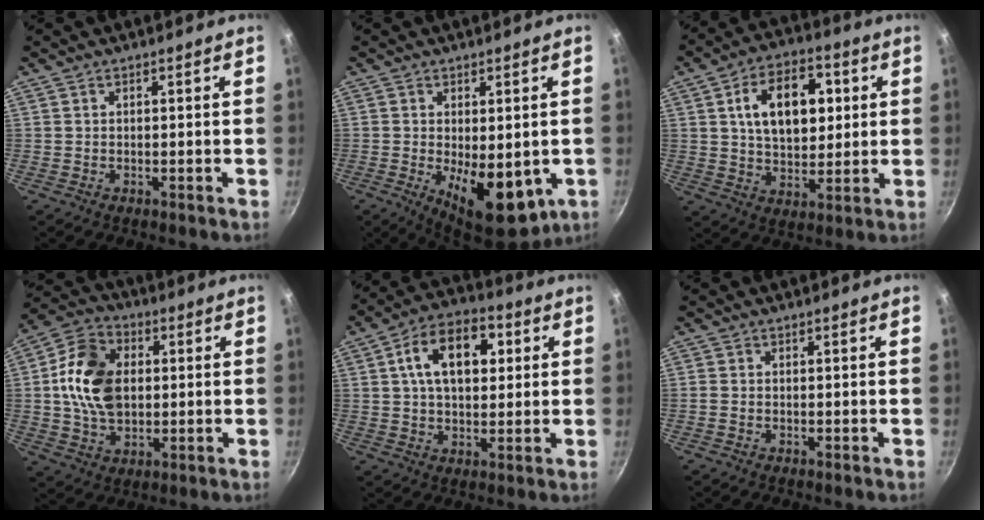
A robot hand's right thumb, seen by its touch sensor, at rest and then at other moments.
{"total": 13.0, "force": [-2.7, 6.4, 11.0], "torque": [-0.135, -0.015, -0.021]}
{"total": 15.3, "force": [3.5, 9.6, 11.4], "torque": [-0.144, -0.001, 0.054]}
{"total": 14.8, "force": [1.4, 10.4, 10.5], "torque": [-0.168, 0.010, 0.014]}
{"total": 14.0, "force": [3.5, 8.7, 10.4], "torque": [-0.137, 0.012, 0.045]}
{"total": 0.8, "force": [-0.3, 0.6, 0.4], "torque": [-0.009, 0.002, -0.009]}